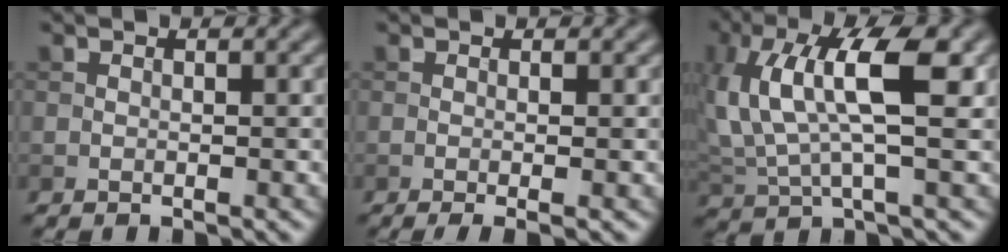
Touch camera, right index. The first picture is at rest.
{"total": 2.1, "force": [-0.4, 0.5, 2.0], "torque": [-0.029, -0.007, -0.009]}
{"total": 8.6, "force": [2.5, 2.9, 7.7], "torque": [-0.162, 0.006, 0.043]}